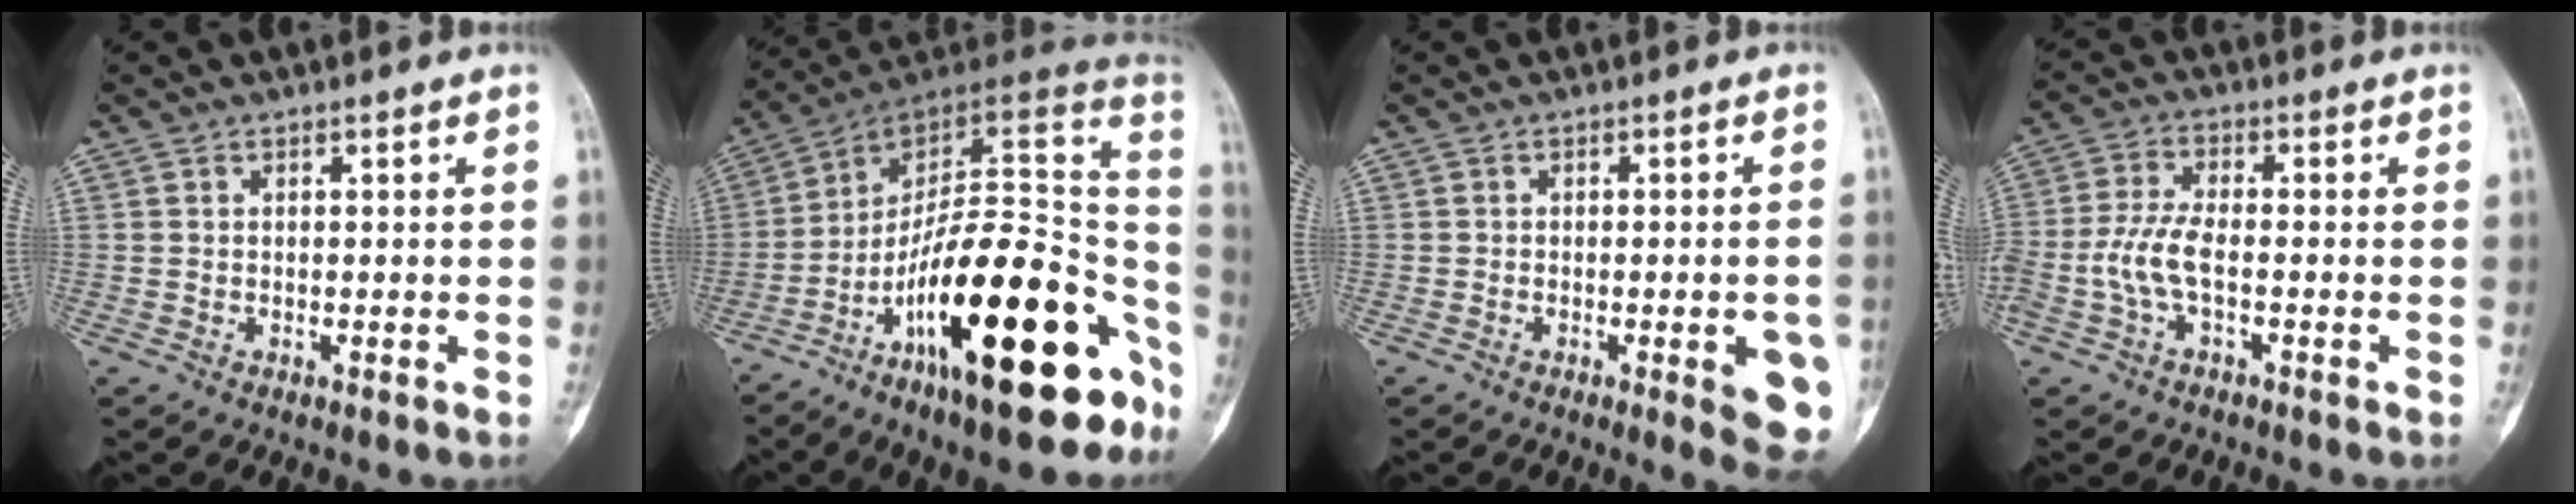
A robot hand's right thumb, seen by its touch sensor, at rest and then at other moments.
{"total": 28.2, "force": [-11.9, 9.4, 23.7], "torque": [-0.293, 0.077, -0.187]}
{"total": 8.9, "force": [-2.7, 2.4, 8.1], "torque": [-0.078, -0.001, -0.027]}
{"total": 6.4, "force": [-1.6, 2.7, 5.6], "torque": [-0.139, 0.017, -0.036]}